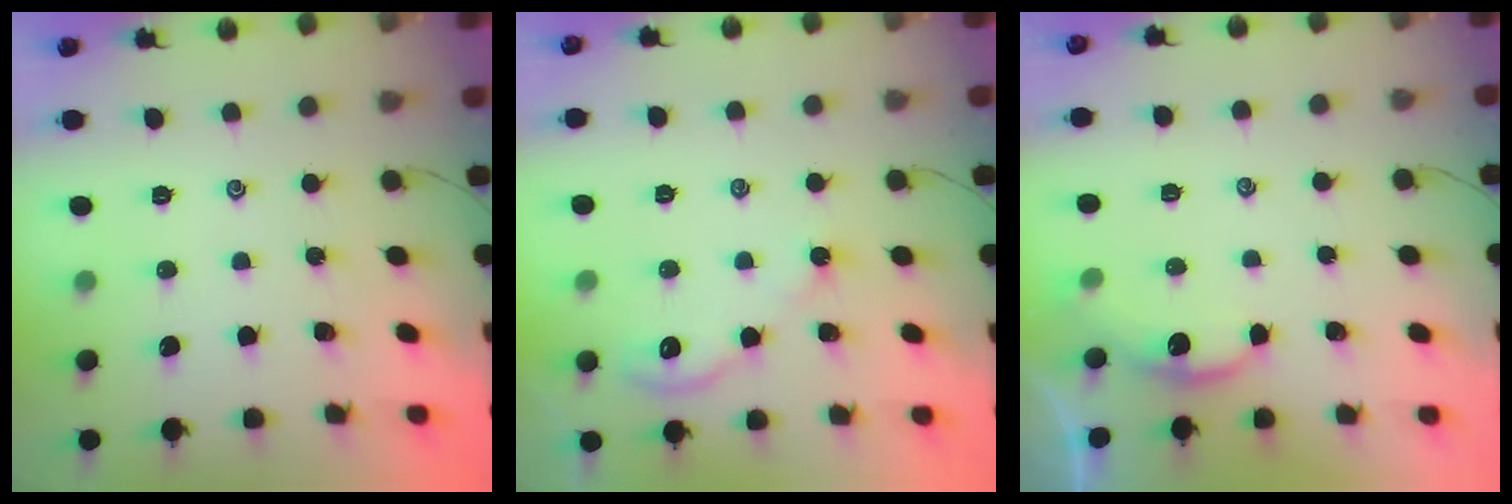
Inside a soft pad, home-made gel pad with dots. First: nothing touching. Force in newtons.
{"total": 4.4, "press": 4.3, "slide": 0.7}
{"total": 1.3, "press": 1.3, "slide": 0.2}